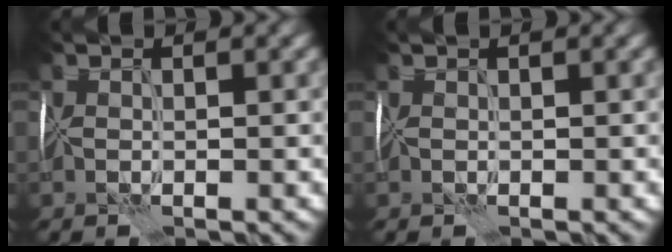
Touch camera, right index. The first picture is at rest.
{"total": 0.9, "force": [0.5, 0.4, 0.6], "torque": [-0.004, 0.006, 0.003]}